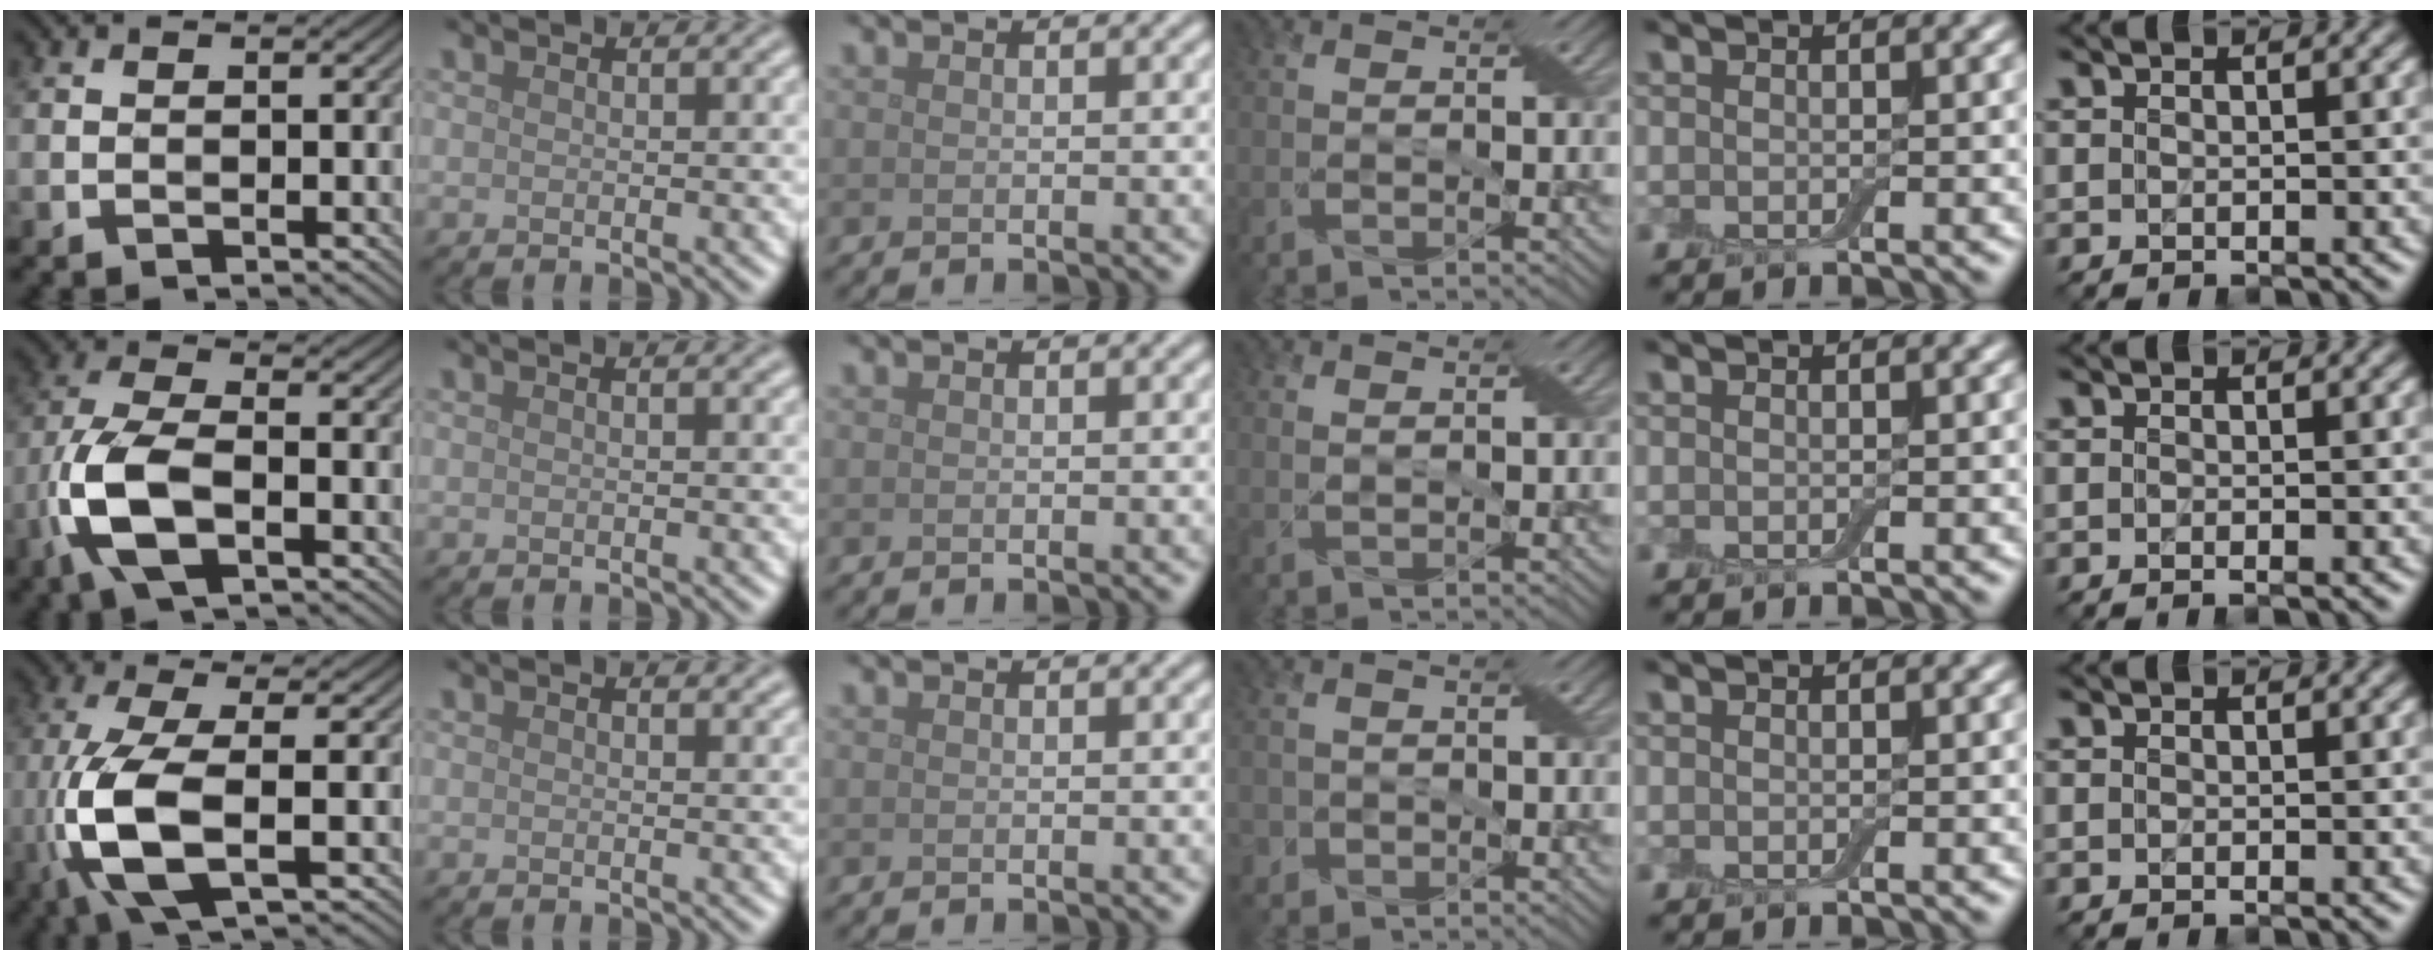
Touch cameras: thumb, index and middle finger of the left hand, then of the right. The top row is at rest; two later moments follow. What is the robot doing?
{"motion": "open", "object": "airpods case & airpods"}